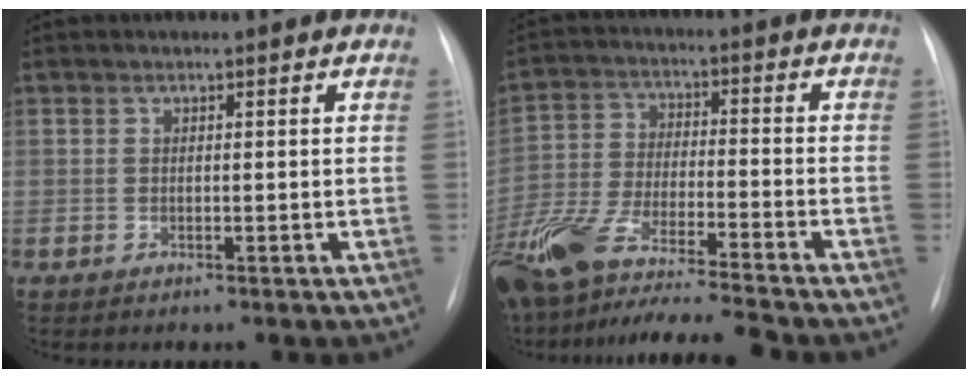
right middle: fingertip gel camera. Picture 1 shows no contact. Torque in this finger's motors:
{"motor_torque": [0.55, -0.51, 0.80, 0.11]}